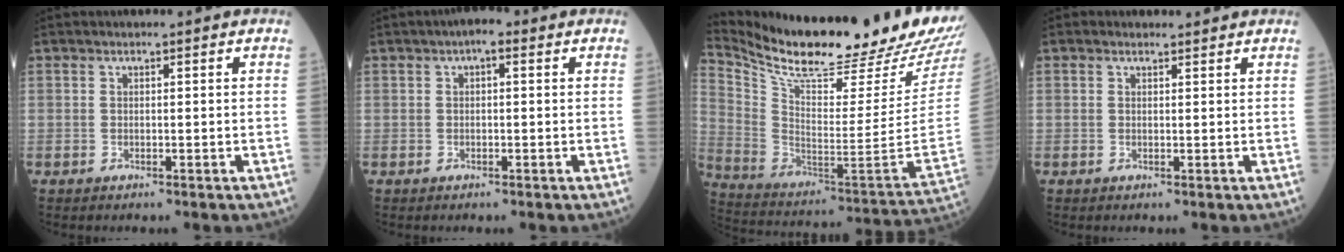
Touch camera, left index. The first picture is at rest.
{"total": 2.3, "force": [0.9, 0.9, 1.9], "torque": [-0.024, 0.011, 0.006]}
{"total": 30.1, "force": [26.7, 1.7, 13.7], "torque": [-0.248, -0.106, 0.386]}
{"total": 1.3, "force": [1.2, 0.5, 0.0], "torque": [-0.007, 0.001, 0.012]}